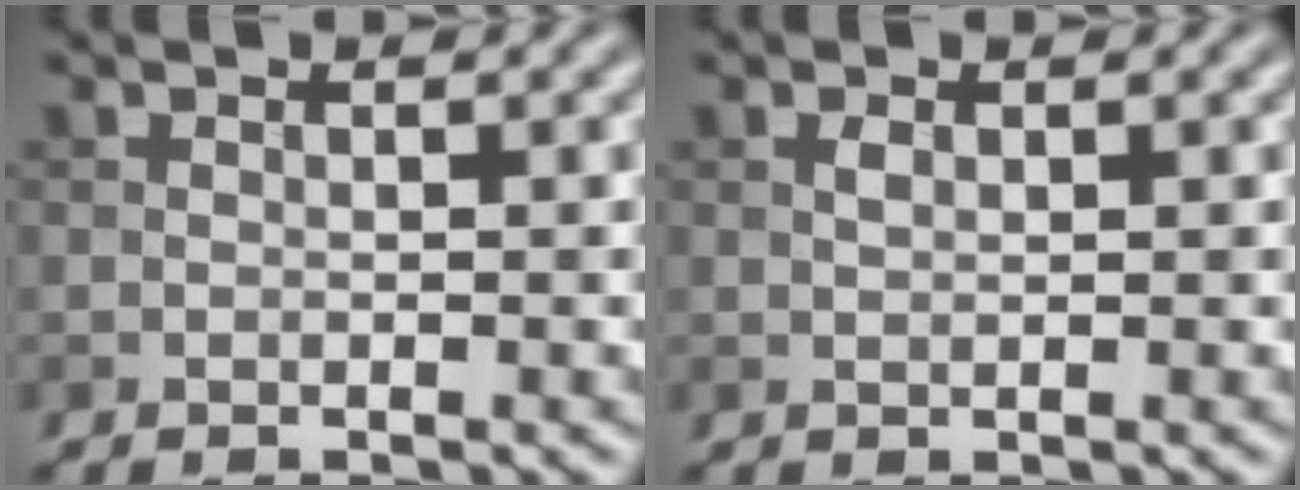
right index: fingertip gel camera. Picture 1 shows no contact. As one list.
[{"total": 0.7, "force": [0.2, 0.4, 0.6], "torque": [-0.014, 0.001, 0.005]}]